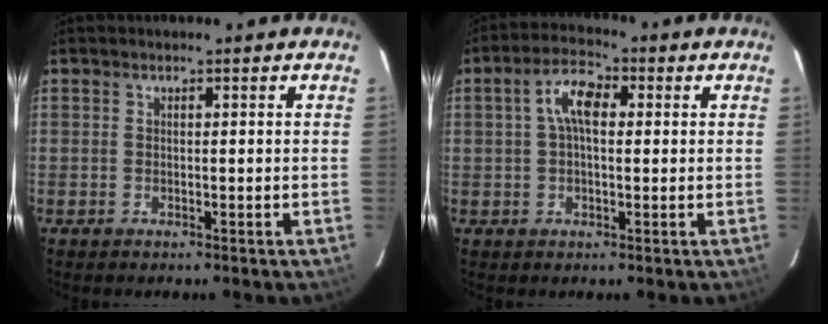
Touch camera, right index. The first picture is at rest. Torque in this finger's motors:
{"motor_torque": [0.41, 0.06, 0.30, 0.11]}